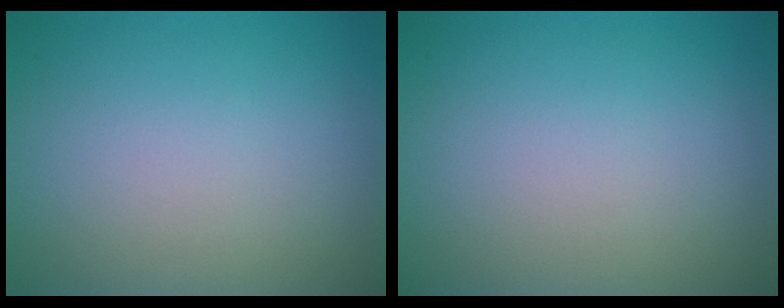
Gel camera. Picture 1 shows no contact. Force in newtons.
{"total": 0.0}